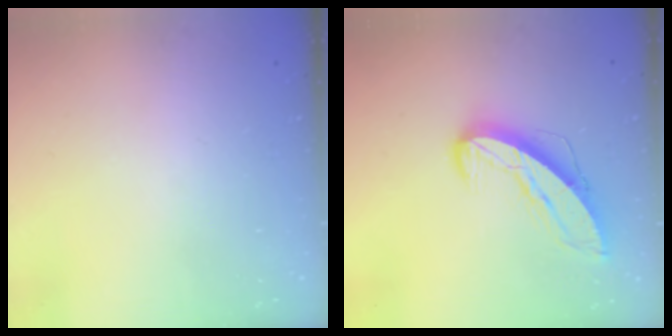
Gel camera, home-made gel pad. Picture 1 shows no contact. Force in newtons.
{"total": 9.4, "press": 9.4, "slide": 0.9}